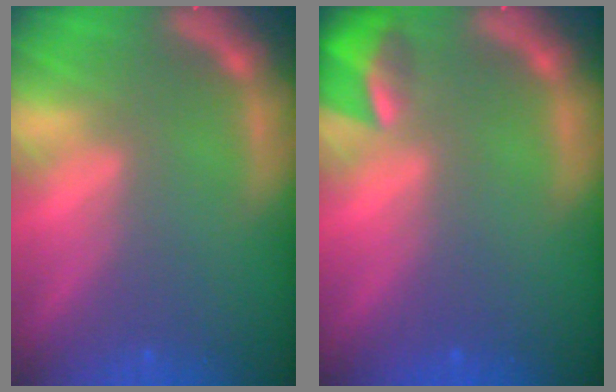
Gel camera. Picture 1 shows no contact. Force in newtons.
{"total": 3.4}